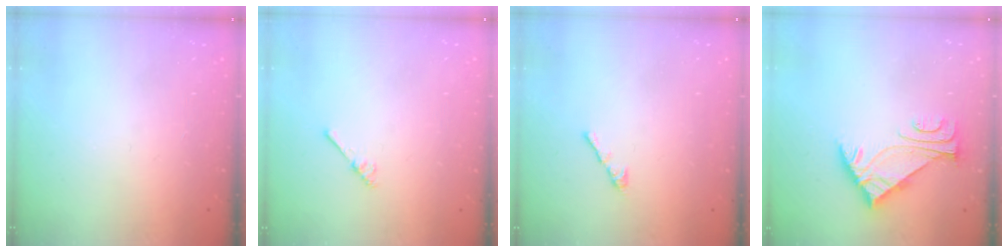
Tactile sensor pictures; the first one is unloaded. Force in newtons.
{"total": 3.0, "press": 3.0, "slide": 0.3}
{"total": 0.6, "press": 0.4, "slide": 0.4}
{"total": 5.7, "press": 5.6, "slide": 1.1}